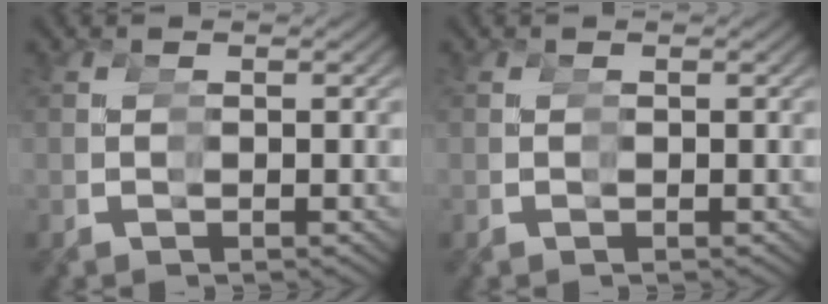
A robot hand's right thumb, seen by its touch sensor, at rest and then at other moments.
{"total": 0.0}